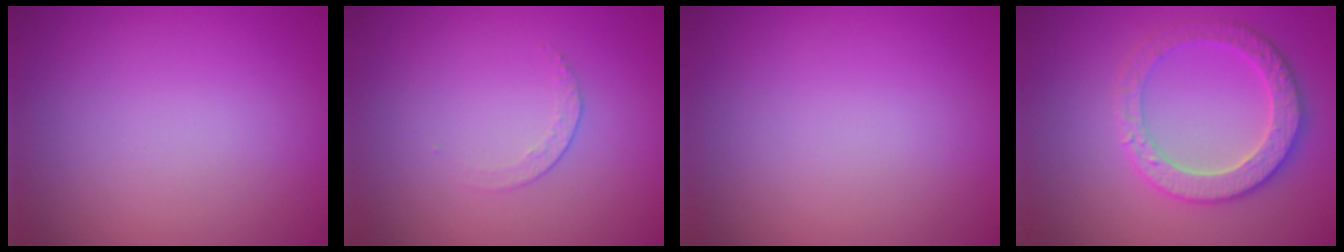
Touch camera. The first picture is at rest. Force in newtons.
{"total": 1.2, "press": 0.5, "slide": 1.1}
{"total": 0.0}
{"total": 3.9, "press": 3.9, "slide": 0.2}